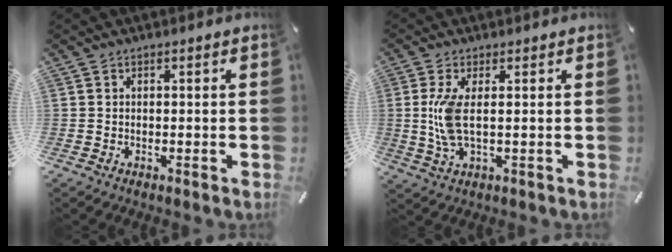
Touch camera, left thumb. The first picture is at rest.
{"total": 7.7, "force": [0.8, 2.2, 7.3], "torque": [-0.164, -0.013, 0.010]}